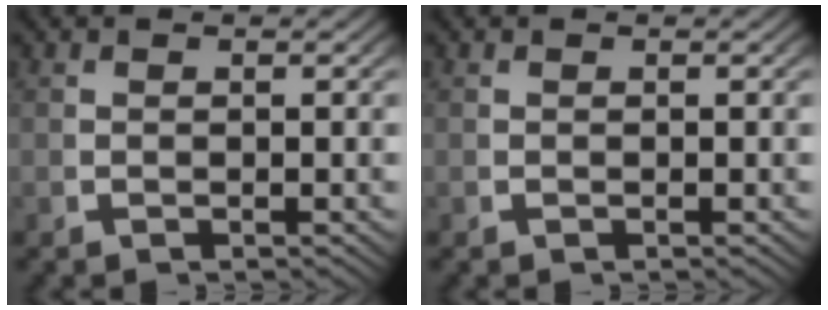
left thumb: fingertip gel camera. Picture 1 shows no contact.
{"total": 0.0}